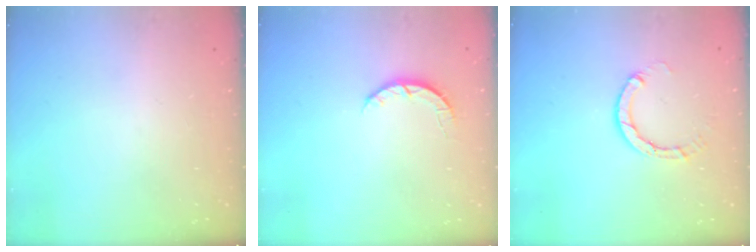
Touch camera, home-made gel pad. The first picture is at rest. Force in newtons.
{"total": 2.7, "press": 2.7, "slide": 0.4}
{"total": 3.9, "press": 3.9, "slide": 0.4}